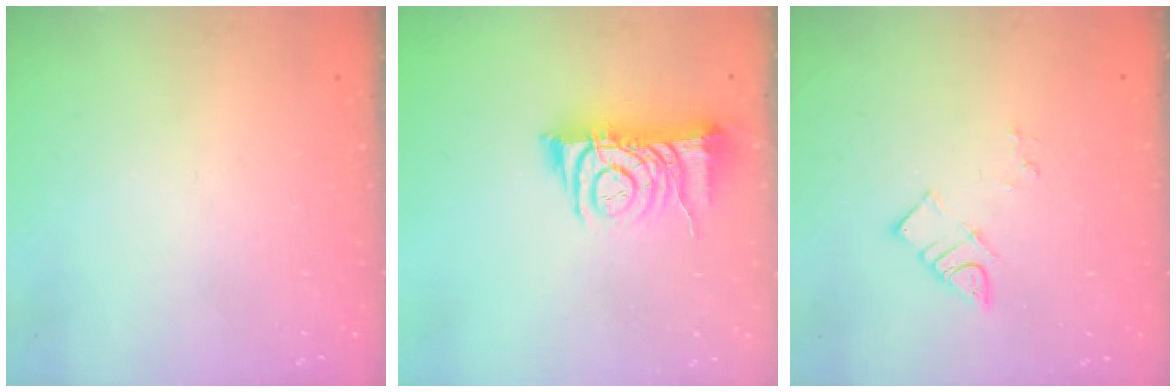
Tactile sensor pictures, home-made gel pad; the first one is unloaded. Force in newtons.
{"total": 8.8, "press": 8.8, "slide": 0.6}
{"total": 3.4, "press": 3.4, "slide": 0.2}